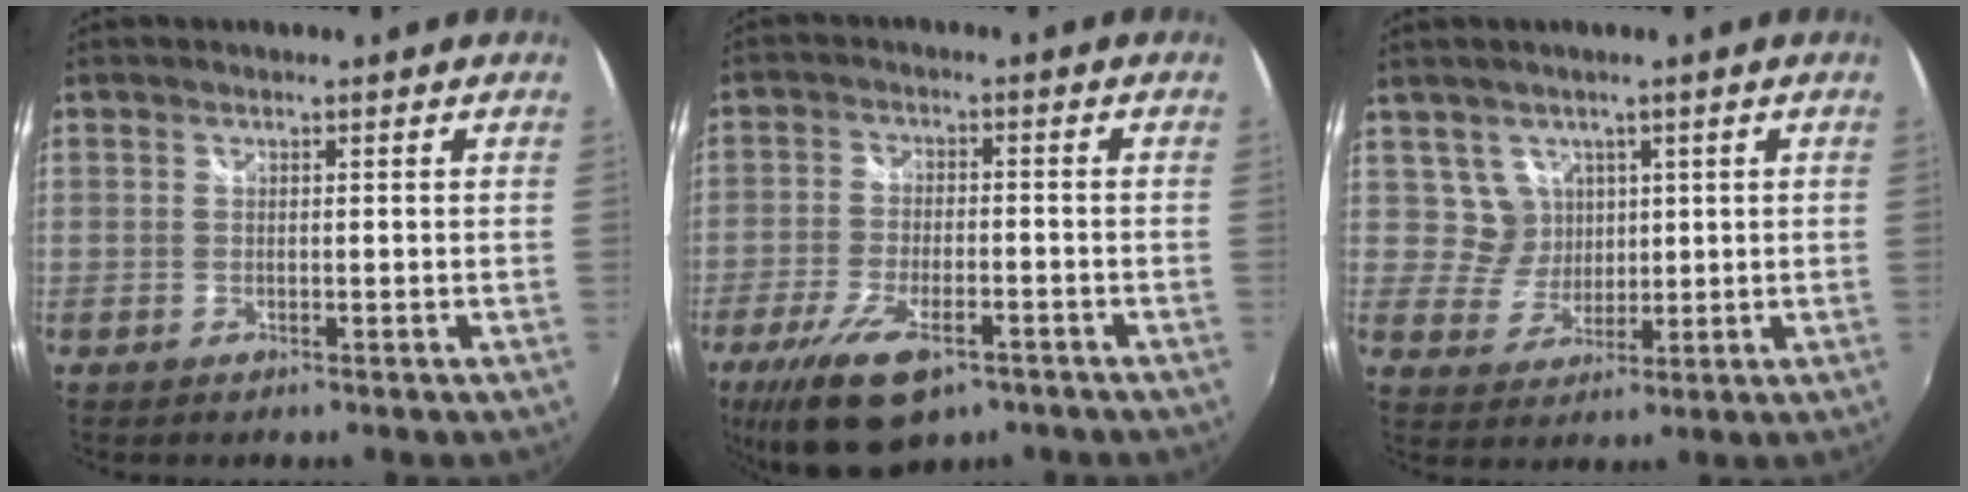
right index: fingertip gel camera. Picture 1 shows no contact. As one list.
[{"total": 13.7, "force": [-8.5, 5.6, 9.2], "torque": [-0.203, -0.034, -0.146]}, {"total": 4.8, "force": [2.0, 4.3, 0.1], "torque": [0.002, 0.007, 0.040]}]